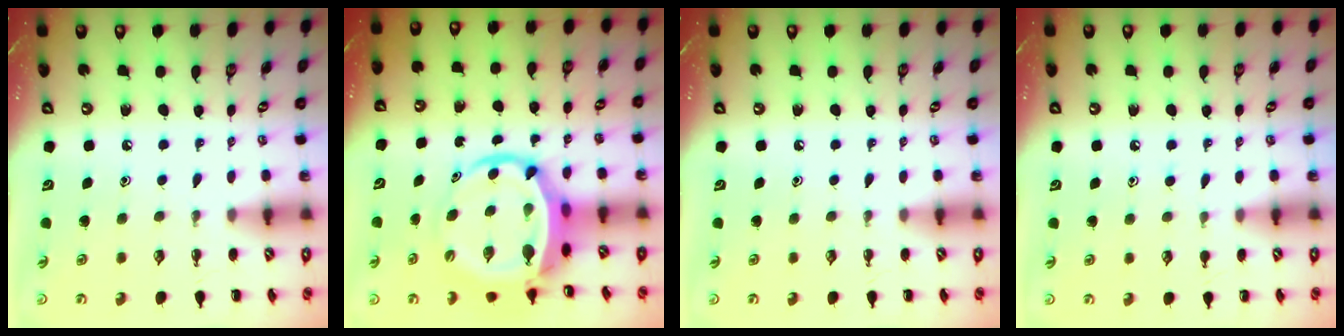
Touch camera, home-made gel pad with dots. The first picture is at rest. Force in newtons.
{"total": 7.9, "press": 7.5, "slide": 2.5}
{"total": 0.0}
{"total": 4.2, "press": 3.8, "slide": 1.6}